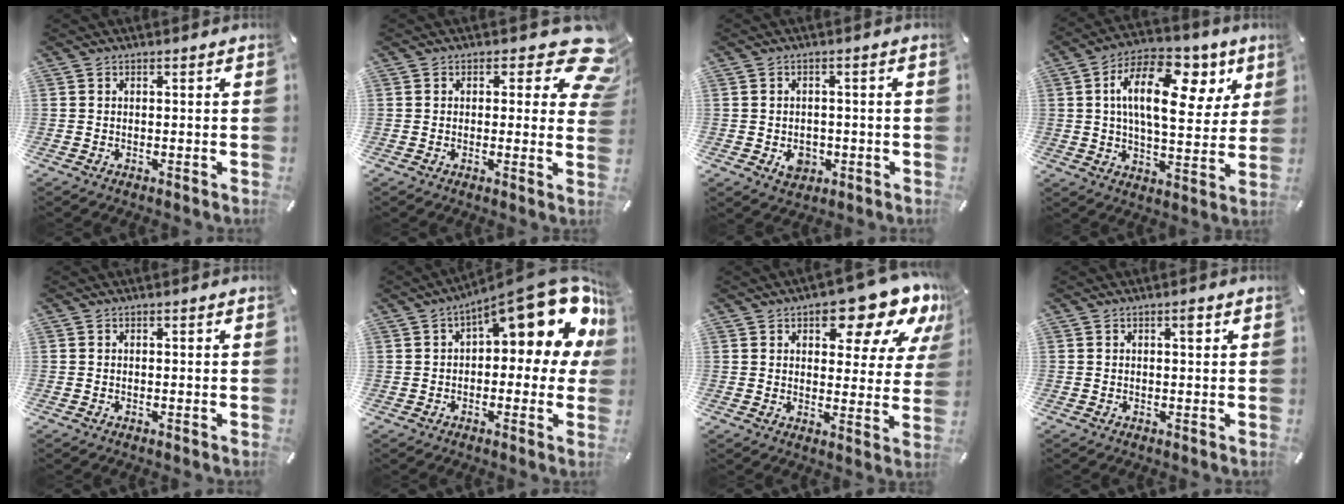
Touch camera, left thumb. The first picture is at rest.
{"total": 11.2, "force": [5.2, 5.1, 8.4], "torque": [-0.091, -0.035, 0.089]}
{"total": 4.8, "force": [-1.4, 3.9, 2.3], "torque": [-0.027, -0.001, -0.024]}
{"total": 19.9, "force": [6.9, 10.3, 15.5], "torque": [-0.256, -0.019, 0.113]}
{"total": 0.0}
{"total": 18.1, "force": [8.1, 7.1, 14.6], "torque": [-0.197, -0.055, 0.133]}
{"total": 15.3, "force": [9.9, 6.7, 9.6], "torque": [-0.114, -0.063, 0.161]}
{"total": 1.6, "force": [0.6, 0.5, 1.3], "torque": [-0.020, 0.001, 0.008]}